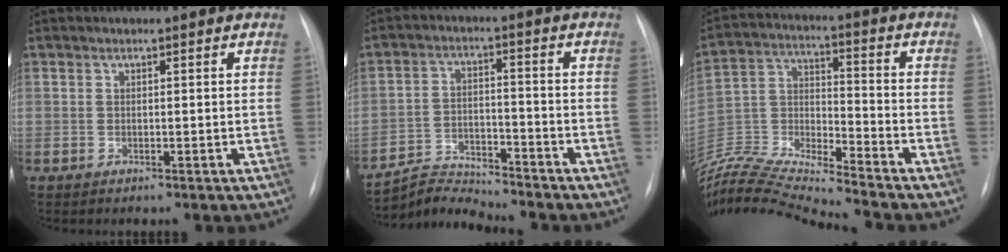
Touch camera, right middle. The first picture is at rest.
{"total": 6.8, "force": [-6.7, -0.1, -1.2], "torque": [0.008, 0.007, -0.116]}
{"total": 18.6, "force": [-17.5, -0.9, 6.0], "torque": [-0.130, 0.004, -0.322]}